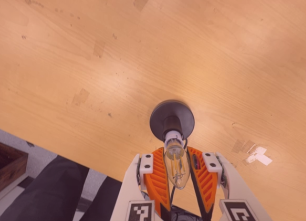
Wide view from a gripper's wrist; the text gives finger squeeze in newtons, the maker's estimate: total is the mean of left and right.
{"total": 13.1, "left": 12.9, "right": 13.3}